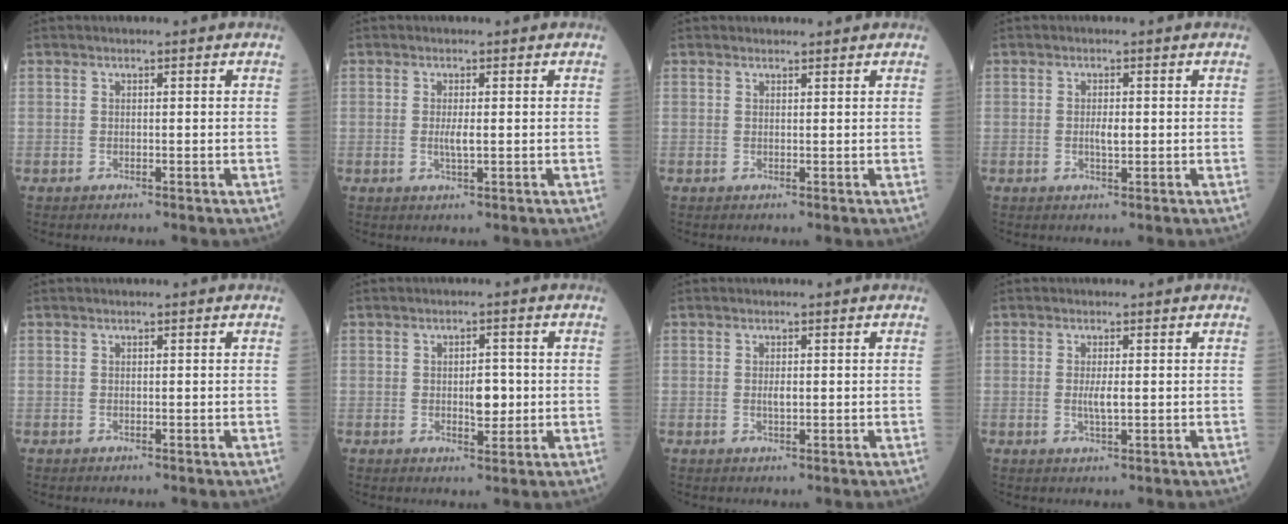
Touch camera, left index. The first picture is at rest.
{"total": 1.8, "force": [-0.4, 0.2, 1.7], "torque": [-0.040, -0.007, -0.005]}
{"total": 0.9, "force": [0.9, 0.2, 0.0], "torque": [-0.010, 0.003, 0.014]}
{"total": 1.8, "force": [-0.5, 0.5, 1.7], "torque": [-0.035, -0.004, -0.006]}
{"total": 0.0}
{"total": 3.5, "force": [-0.5, 1.6, 3.1], "torque": [-0.045, -0.004, -0.004]}
{"total": 1.1, "force": [-0.3, 0.3, 1.0], "torque": [-0.021, -0.006, -0.002]}
{"total": 2.1, "force": [-0.3, 0.3, 2.1], "torque": [-0.046, -0.008, -0.003]}